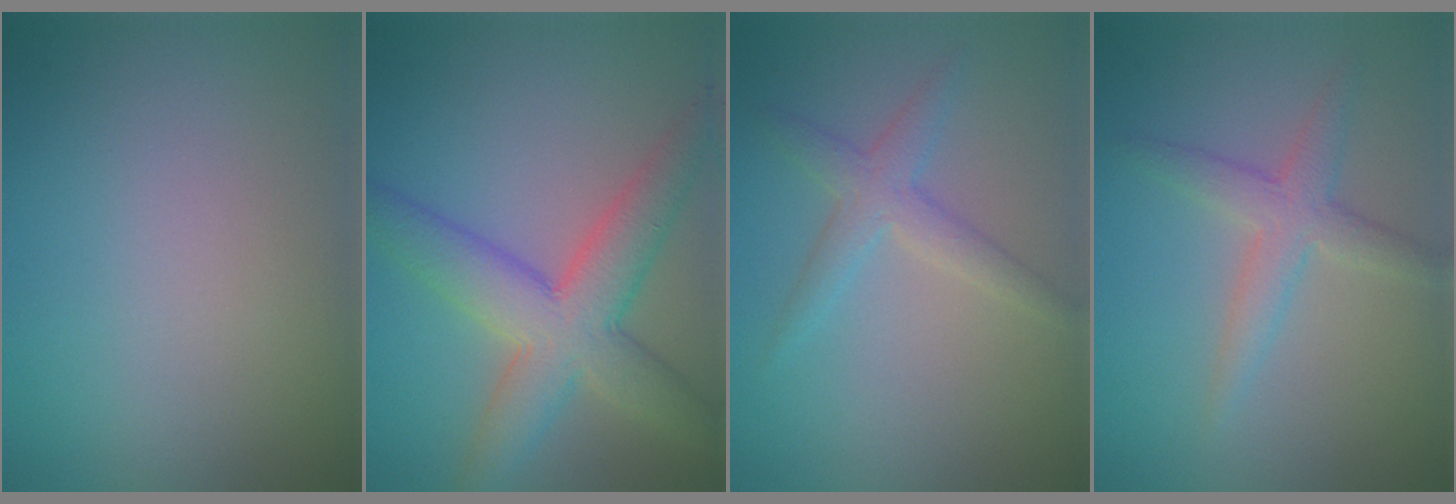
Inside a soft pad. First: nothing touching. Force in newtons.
{"total": 7.3, "press": 7.3, "slide": 0.4}
{"total": 2.5, "press": 2.5, "slide": 0.2}
{"total": 2.9, "press": 2.9, "slide": 0.1}